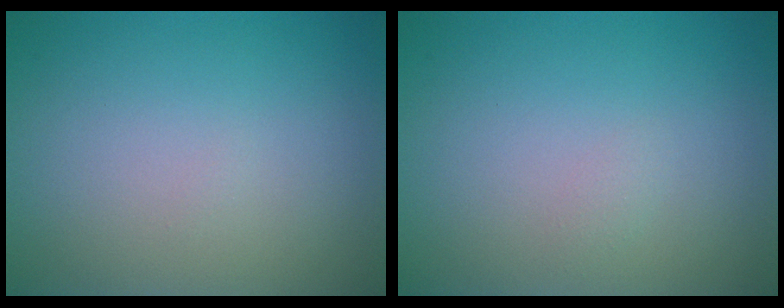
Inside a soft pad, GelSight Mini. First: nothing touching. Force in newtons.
{"total": 0.5, "press": 0.5, "slide": 0.0}